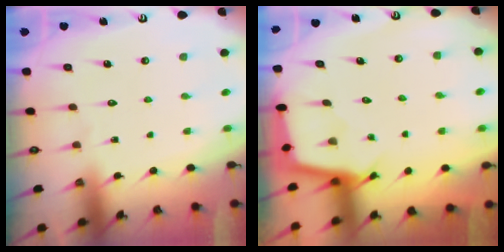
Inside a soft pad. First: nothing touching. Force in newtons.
{"total": 2.6, "press": 2.6, "slide": 0.2}